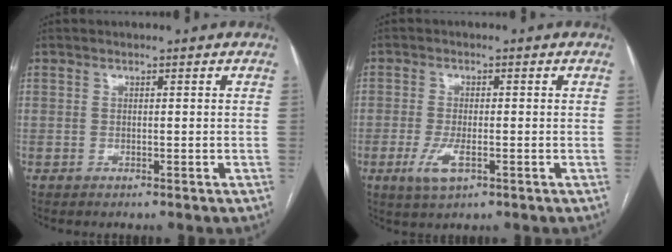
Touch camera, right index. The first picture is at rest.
{"total": 4.3, "force": [-1.6, 1.4, 3.8], "torque": [-0.081, -0.006, -0.026]}